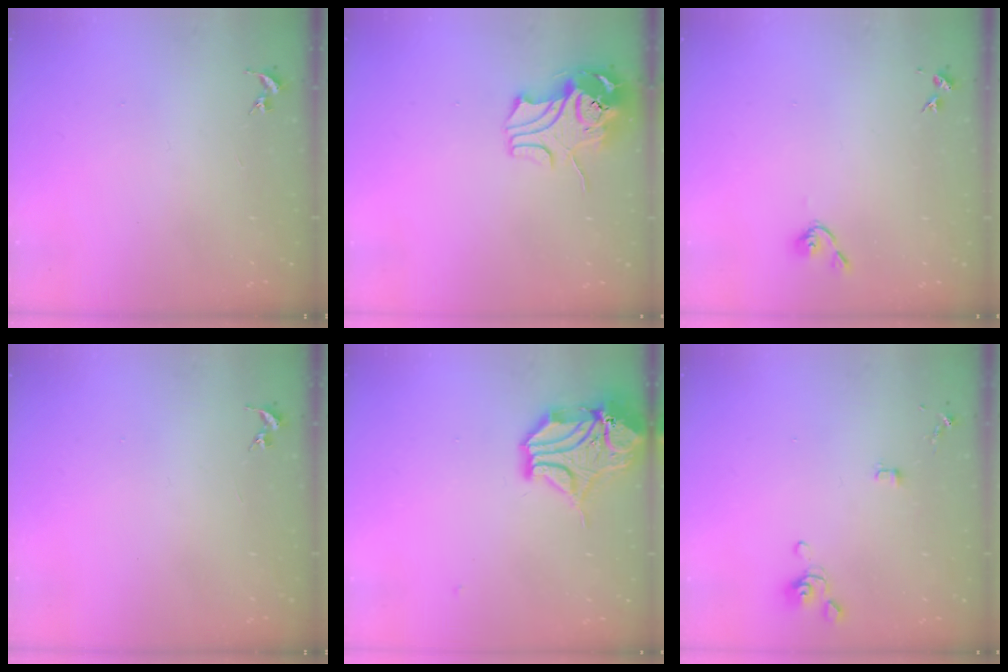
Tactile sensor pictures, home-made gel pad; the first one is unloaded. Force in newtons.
{"total": 11.2, "press": 11.0, "slide": 1.6}
{"total": 4.0, "press": 3.9, "slide": 0.7}
{"total": 0.0}
{"total": 13.3, "press": 13.2, "slide": 1.9}
{"total": 4.0, "press": 3.9, "slide": 0.8}